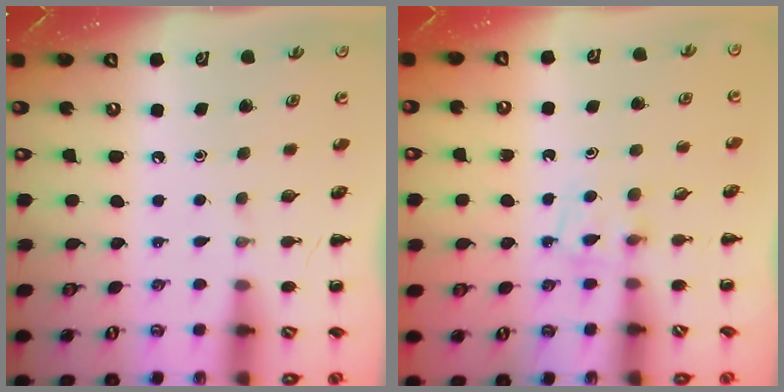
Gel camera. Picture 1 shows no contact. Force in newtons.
{"total": 4.3, "press": 4.0, "slide": 1.6}